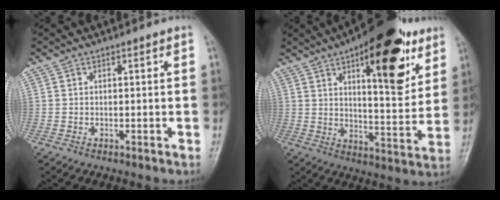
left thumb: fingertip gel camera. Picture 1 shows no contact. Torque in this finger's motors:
{"motor_torque": [1.07, 0.15, 1.69, -1.07, 0.43]}